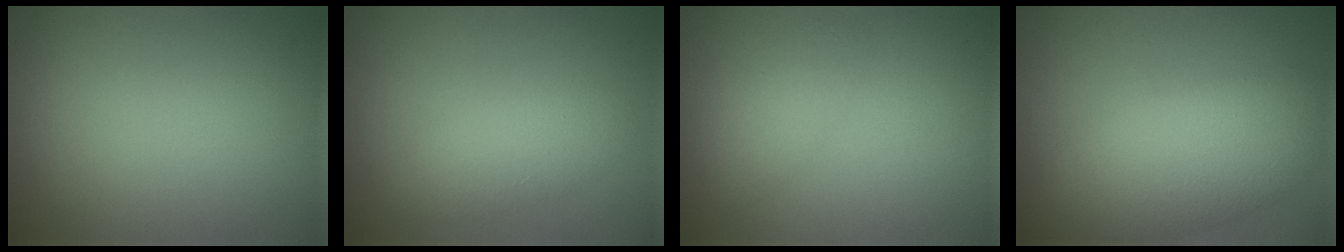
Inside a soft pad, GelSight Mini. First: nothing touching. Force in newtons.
{"total": 2.6, "press": 2.6, "slide": 0.1}
{"total": 2.1, "press": 2.1, "slide": 0.1}
{"total": 7.2, "press": 7.2, "slide": 0.5}